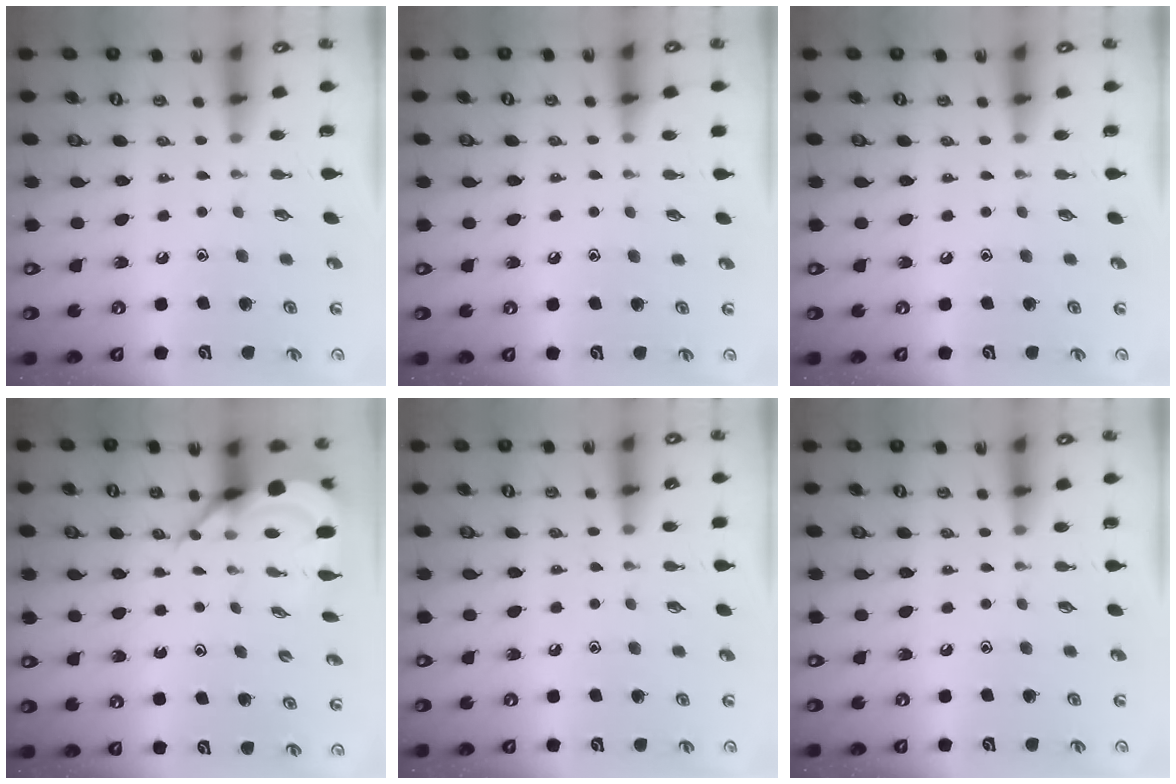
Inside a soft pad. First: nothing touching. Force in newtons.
{"total": 3.7, "press": 3.6, "slide": 0.5}
{"total": 0.0}
{"total": 6.7, "press": 6.7, "slide": 0.8}
{"total": 4.5, "press": 4.4, "slide": 0.7}
{"total": 0.0}